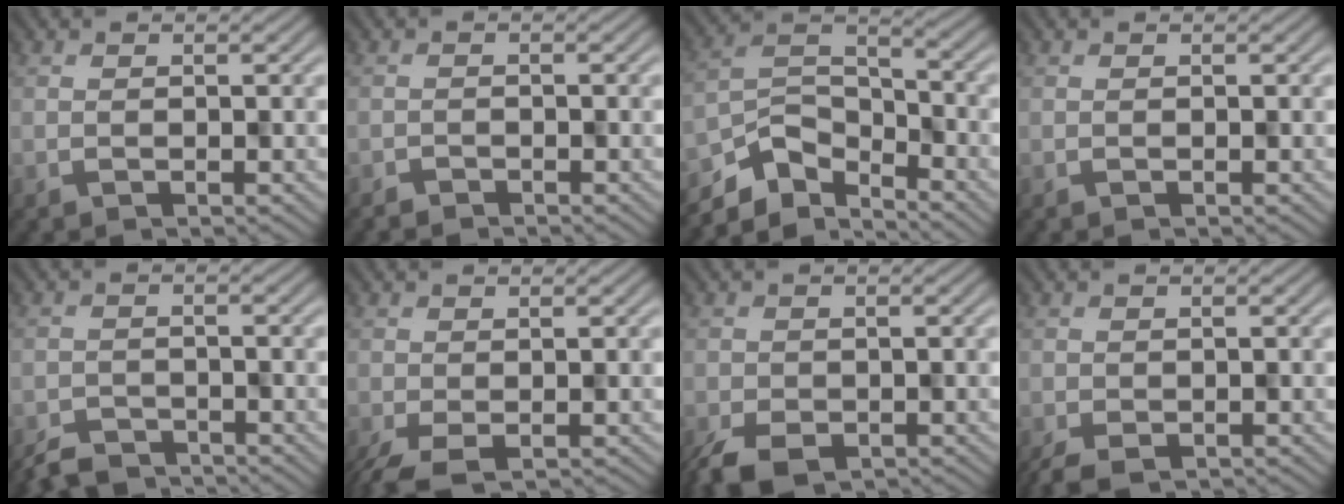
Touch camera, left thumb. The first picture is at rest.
{"total": 1.4, "force": [-1.3, 0.1, -0.4], "torque": [0.007, -0.006, -0.019]}
{"total": 7.1, "force": [-6.1, 2.5, 2.6], "torque": [-0.049, -0.008, -0.128]}
{"total": 0.0}
{"total": 3.3, "force": [-3.2, 0.8, 0.2], "torque": [-0.004, -0.010, -0.053]}
{"total": 4.3, "force": [-2.3, 1.6, 3.3], "torque": [-0.063, -0.014, -0.032]}
{"total": 4.9, "force": [-3.2, 2.5, 2.9], "torque": [-0.054, -0.021, -0.051]}
{"total": 3.2, "force": [-2.1, 1.3, 2.0], "torque": [-0.038, -0.011, -0.029]}